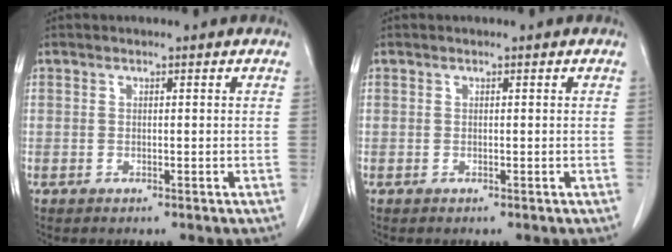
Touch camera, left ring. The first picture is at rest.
{"total": 0.0}